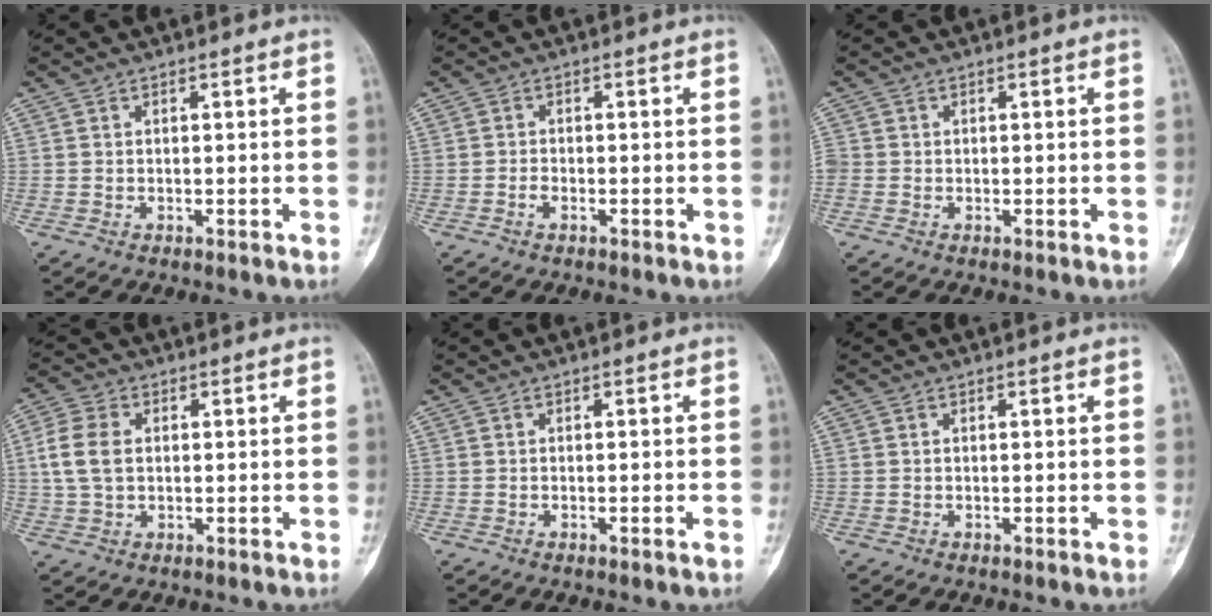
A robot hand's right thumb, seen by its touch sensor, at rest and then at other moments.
{"total": 1.2, "force": [-0.7, 0.7, 0.8], "torque": [-0.013, 0.004, -0.014]}
{"total": 1.7, "force": [0.1, 1.6, 0.7], "torque": [-0.016, 0.005, 0.001]}
{"total": 7.2, "force": [0.9, 4.9, 5.2], "torque": [-0.117, 0.009, 0.017]}
{"total": 0.8, "force": [-0.3, 0.0, 0.7], "torque": [-0.013, 0.003, -0.001]}
{"total": 0.0}